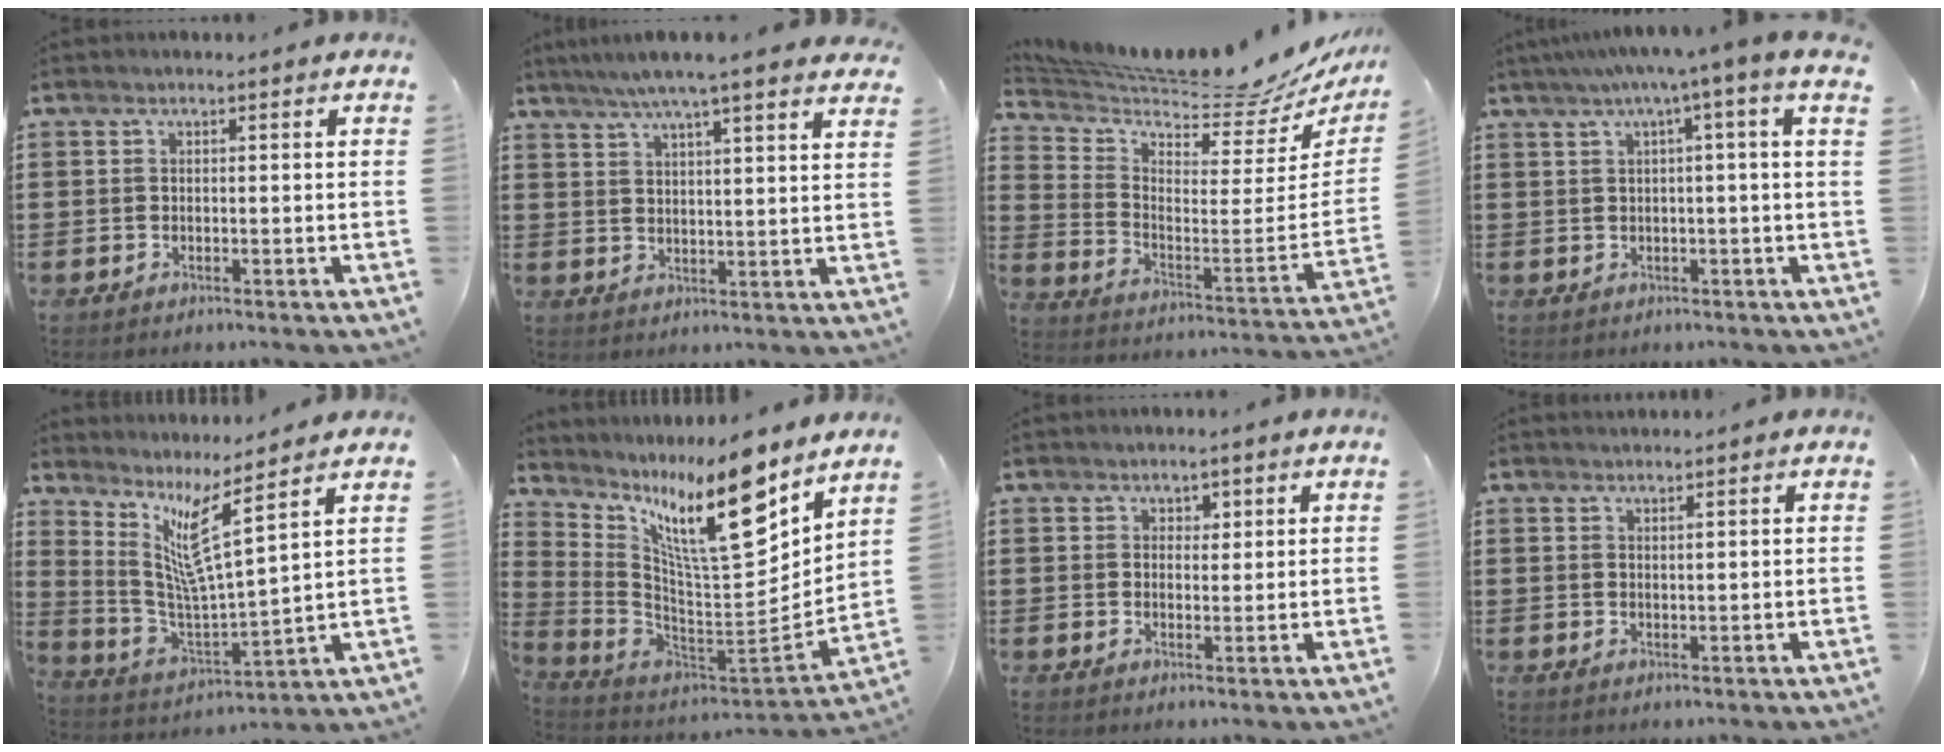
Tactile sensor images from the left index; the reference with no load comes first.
{"total": 5.8, "force": [4.9, -0.3, 3.1], "torque": [-0.073, -0.015, 0.085]}
{"total": 7.4, "force": [7.1, -0.4, 2.0], "torque": [-0.061, -0.075, 0.112]}
{"total": 3.2, "force": [0.3, -0.5, 3.1], "torque": [-0.060, -0.006, 0.000]}
{"total": 8.9, "force": [6.0, 0.2, 6.6], "torque": [-0.140, -0.044, 0.099]}
{"total": 15.6, "force": [9.2, 3.5, 12.1], "torque": [-0.230, -0.055, 0.150]}
{"total": 1.5, "force": [1.0, 1.1, 0.3], "torque": [-0.002, 0.002, 0.017]}
{"total": 1.0, "force": [0.9, -0.1, 0.4], "torque": [-0.008, -0.001, 0.017]}